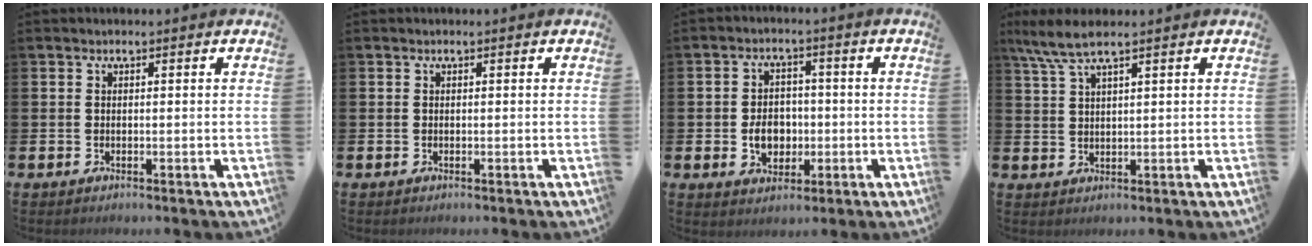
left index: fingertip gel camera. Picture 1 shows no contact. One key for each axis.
{"total": 0.0}
{"total": 4.8, "fx": -0.8, "fy": 3.8, "fz": 2.8, "tx": -0.043, "ty": 0.004, "tz": -0.021}
{"total": 5.6, "fx": 4.2, "fy": 0.8, "fz": 3.6, "tx": -0.080, "ty": -0.007, "tz": 0.077}